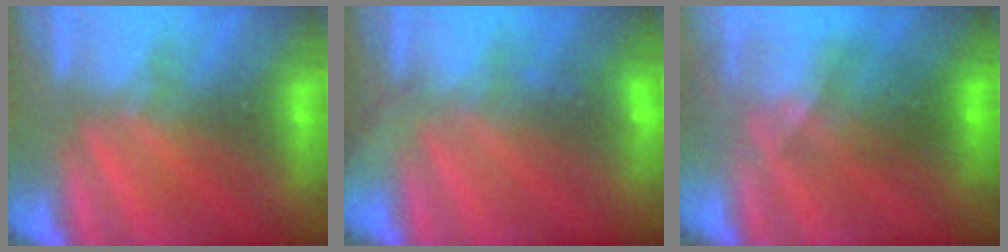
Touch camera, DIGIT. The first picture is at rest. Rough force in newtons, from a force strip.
{"total": 2.8}
{"total": 5.8}